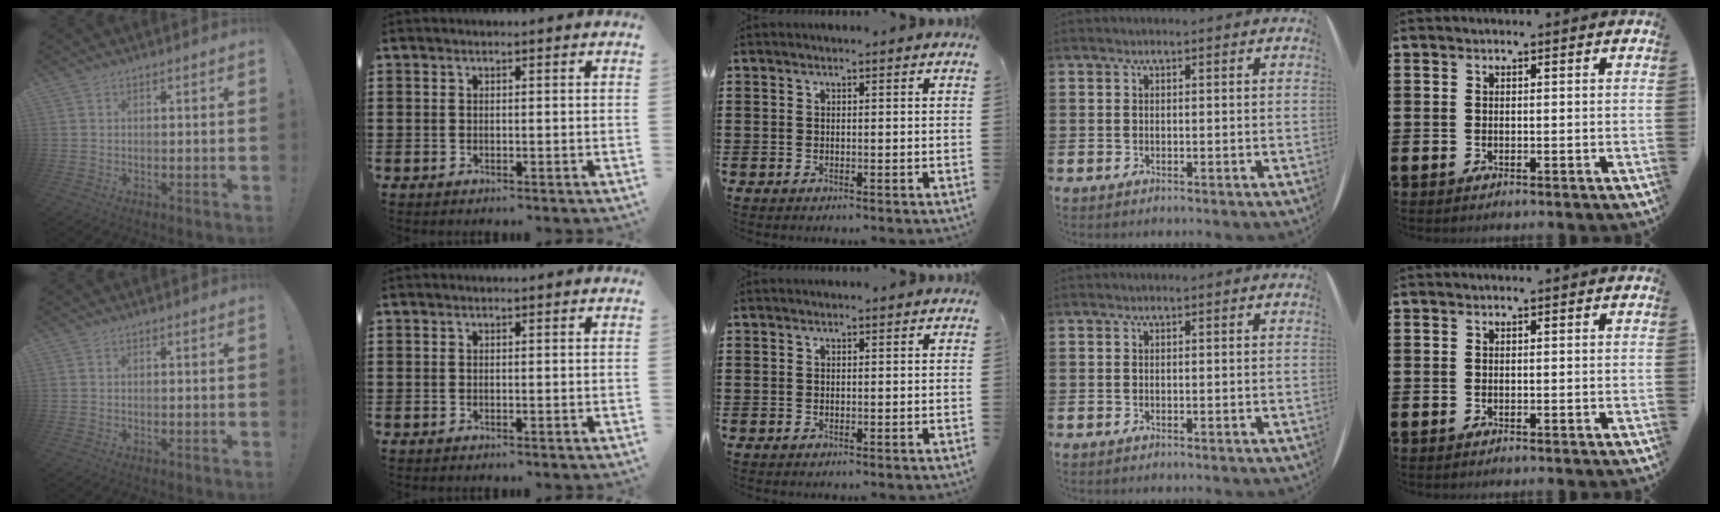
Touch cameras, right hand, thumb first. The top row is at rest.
{}